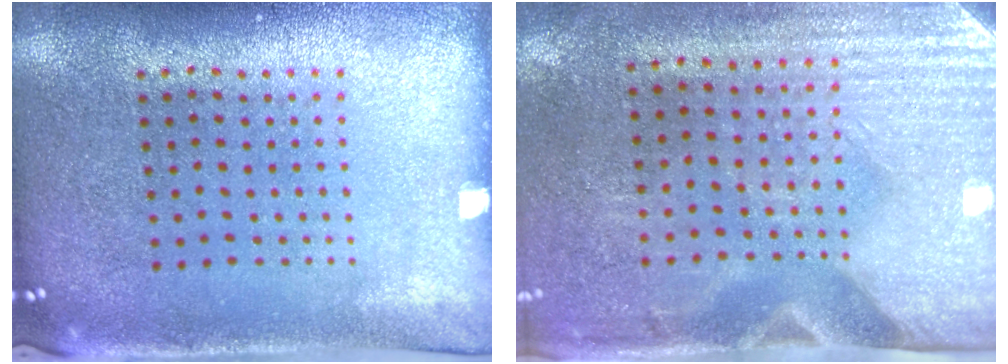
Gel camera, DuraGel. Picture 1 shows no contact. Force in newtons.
{"total": 3.0, "press": 2.6, "slide": 1.5}